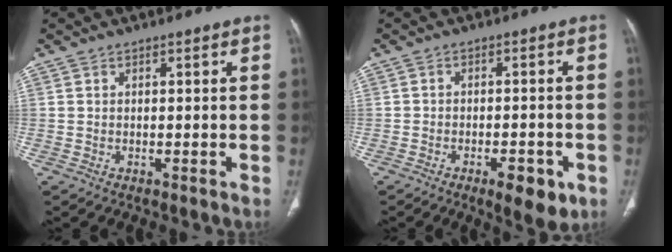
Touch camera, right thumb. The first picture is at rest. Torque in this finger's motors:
{"motor_torque": [0.67, 0.78, -0.17, 0.08, 0.23]}